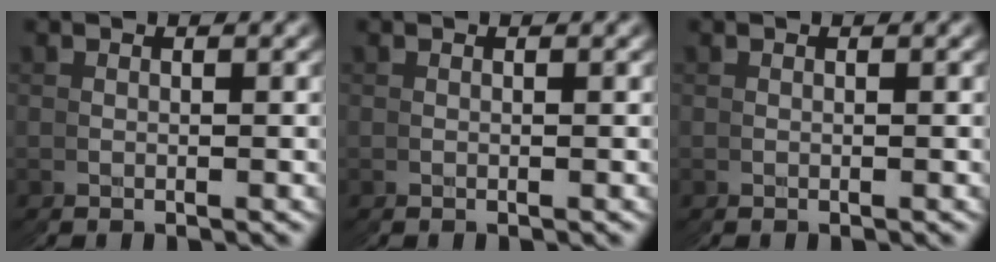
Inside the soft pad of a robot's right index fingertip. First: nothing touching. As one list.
[{"total": 0.0}, {"total": 0.0}]